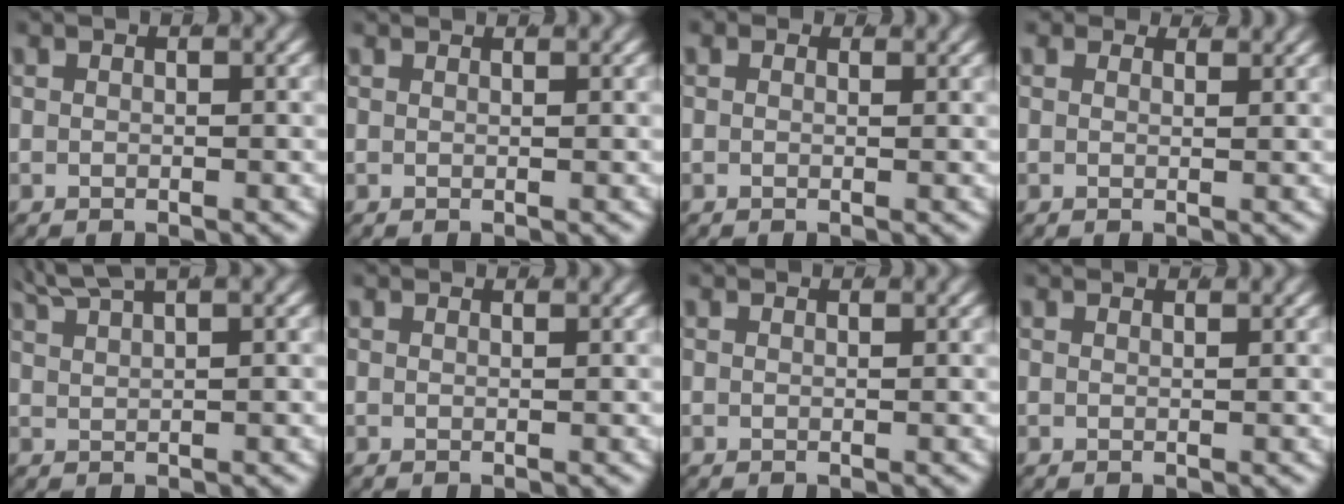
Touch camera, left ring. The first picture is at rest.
{"total": 0.9, "force": [0.8, -0.4, 0.0], "torque": [0.008, -0.002, 0.013]}
{"total": 0.9, "force": [0.6, 0.6, 0.3], "torque": [-0.002, -0.004, 0.008]}
{"total": 1.4, "force": [1.3, 0.3, 0.3], "torque": [-0.002, -0.004, 0.021]}
{"total": 4.2, "force": [3.8, 0.3, 1.8], "torque": [-0.025, 0.009, 0.069]}
{"total": 1.2, "force": [1.1, -0.5, 0.1], "torque": [0.009, -0.002, 0.018]}
{"total": 0.9, "force": [0.8, -0.4, 0.0], "torque": [0.008, -0.002, 0.014]}
{"total": 1.5, "force": [1.4, -0.6, 0.2], "torque": [0.008, 0.000, 0.022]}